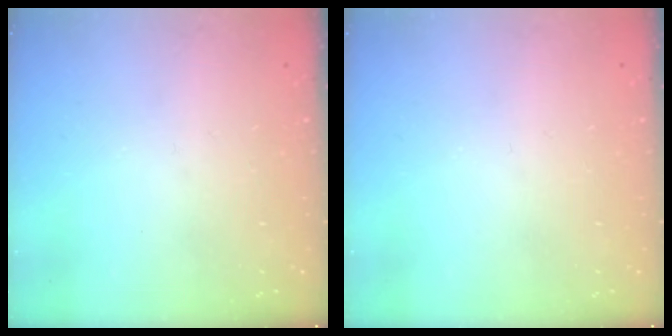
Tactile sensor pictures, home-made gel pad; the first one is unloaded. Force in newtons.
{"total": 0.0}